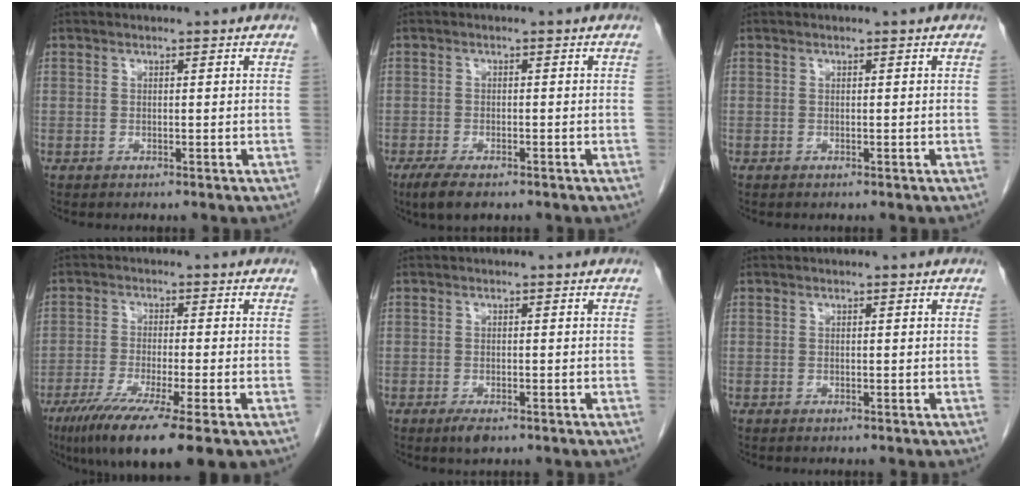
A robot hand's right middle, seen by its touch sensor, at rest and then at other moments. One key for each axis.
{"total": 4.6, "fx": -3.2, "fy": 1.5, "fz": 3.0, "tx": -0.058, "ty": -0.010, "tz": -0.049}
{"total": 0.0}
{"total": 12.3, "fx": -7.4, "fy": 0.7, "fz": 9.9, "tx": -0.163, "ty": -0.034, "tz": -0.119}
{"total": 2.0, "fx": -1.3, "fy": 0.6, "fz": 1.4, "tx": -0.028, "ty": -0.004, "tz": -0.019}
{"total": 0.0}